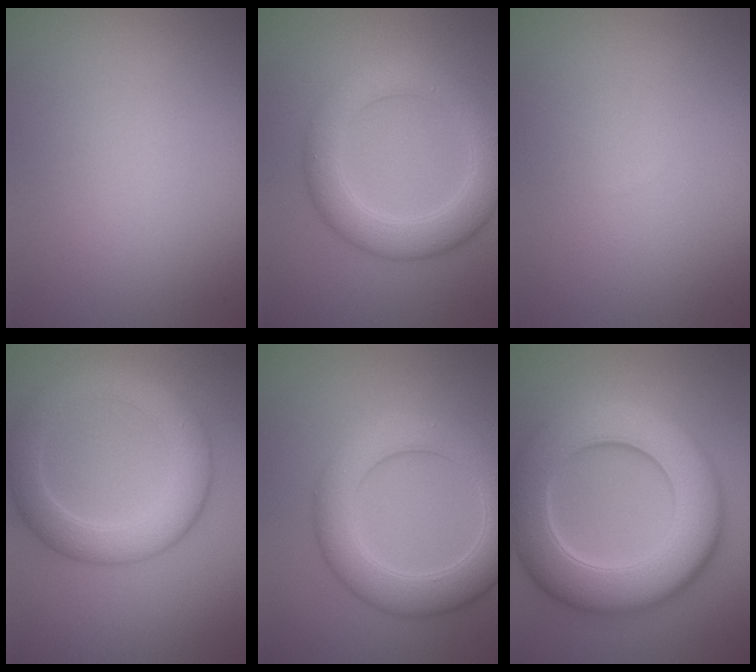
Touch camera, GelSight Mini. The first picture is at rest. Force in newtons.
{"total": 5.3, "press": 5.3, "slide": 0.1}
{"total": 0.0}
{"total": 5.4, "press": 5.4, "slide": 0.3}
{"total": 6.3, "press": 6.3, "slide": 0.2}
{"total": 11.0, "press": 10.9, "slide": 0.4}